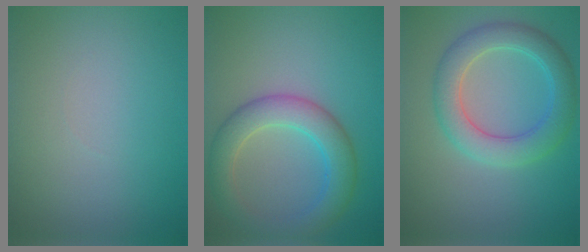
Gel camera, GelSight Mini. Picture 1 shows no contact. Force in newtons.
{"total": 5.2, "press": 5.2, "slide": 0.1}
{"total": 5.0, "press": 5.0, "slide": 0.5}